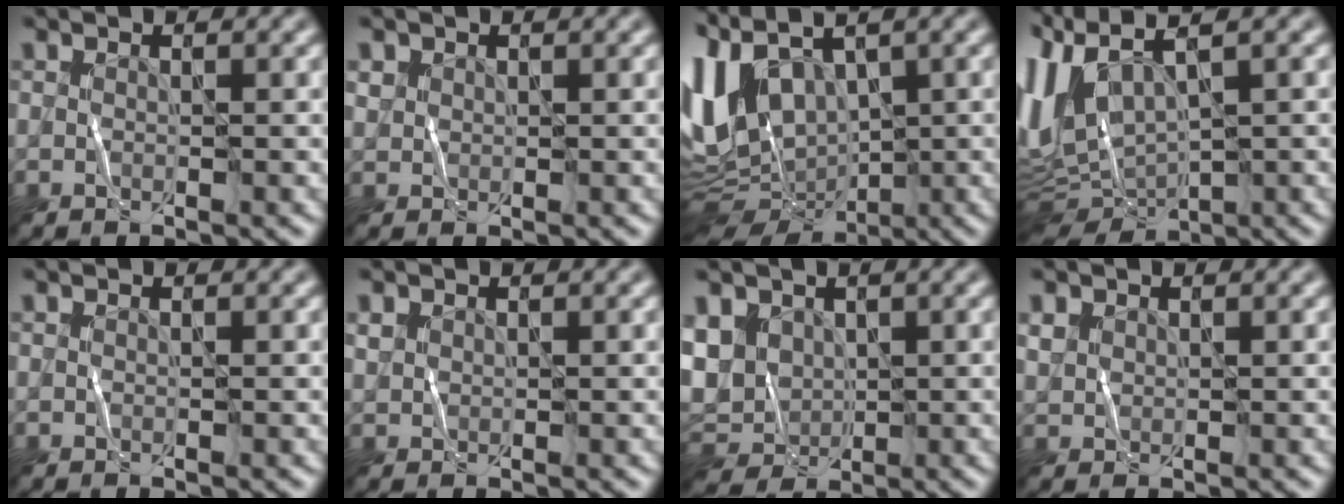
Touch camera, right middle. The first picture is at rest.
{"total": 1.0, "force": [0.5, 0.9, 0.1], "torque": [0.000, 0.000, 0.012]}
{"total": 11.4, "force": [1.6, 6.6, 9.1], "torque": [-0.201, 0.002, 0.038]}
{"total": 9.7, "force": [2.6, 3.2, 8.8], "torque": [-0.213, 0.005, 0.074]}
{"total": 0.0}
{"total": 0.9, "force": [0.5, 0.8, 0.2], "torque": [-0.006, 0.002, 0.011]}
{"total": 4.5, "force": [2.2, 3.3, 2.2], "torque": [-0.063, 0.003, 0.033]}
{"total": 1.3, "force": [0.7, 1.0, 0.3], "torque": [-0.010, 0.002, 0.017]}